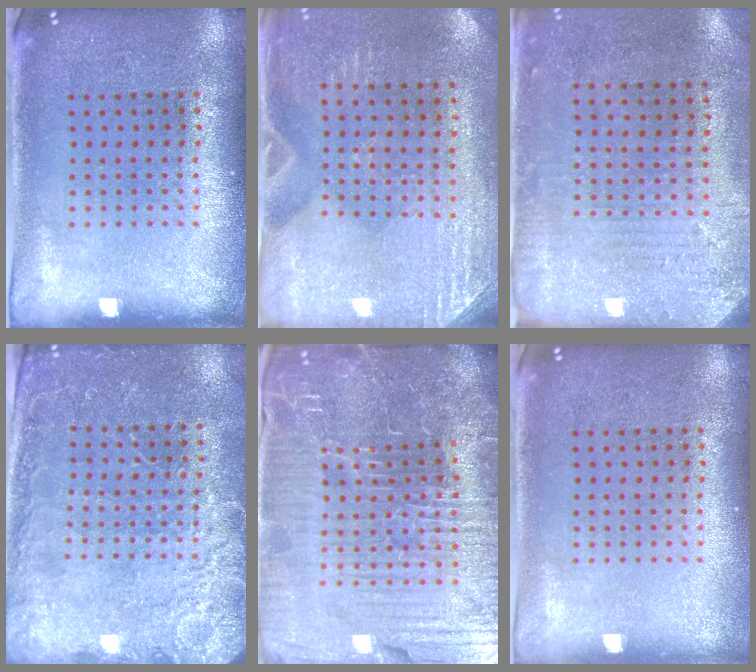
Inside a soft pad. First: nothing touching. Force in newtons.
{"total": 2.8, "press": 2.6, "slide": 1.2}
{"total": 2.8, "press": 2.3, "slide": 1.7}
{"total": 2.8, "press": 2.7, "slide": 0.4}
{"total": 7.5, "press": 6.7, "slide": 3.4}
{"total": 0.0}